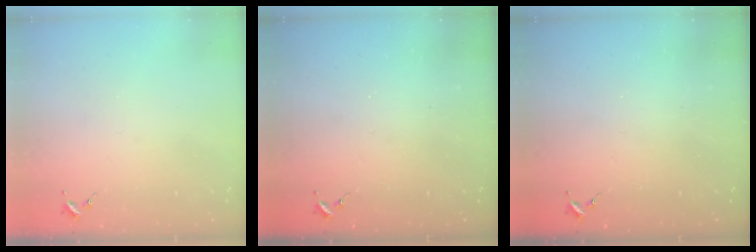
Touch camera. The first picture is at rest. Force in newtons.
{"total": 0.0}
{"total": 0.0}